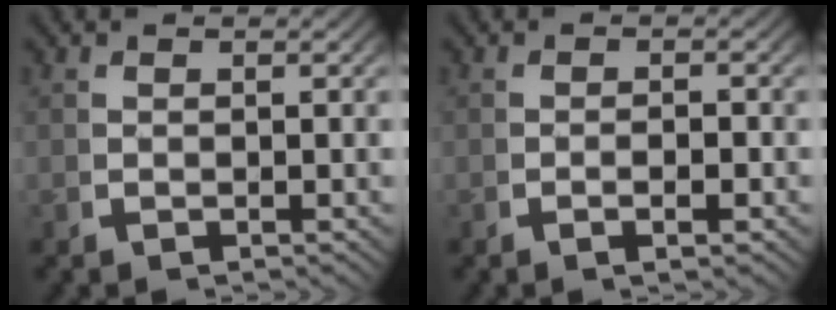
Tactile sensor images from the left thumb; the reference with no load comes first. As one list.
[{"total": 1.4, "force": [-0.5, 0.4, 1.2], "torque": [-0.020, 0.004, -0.013]}]